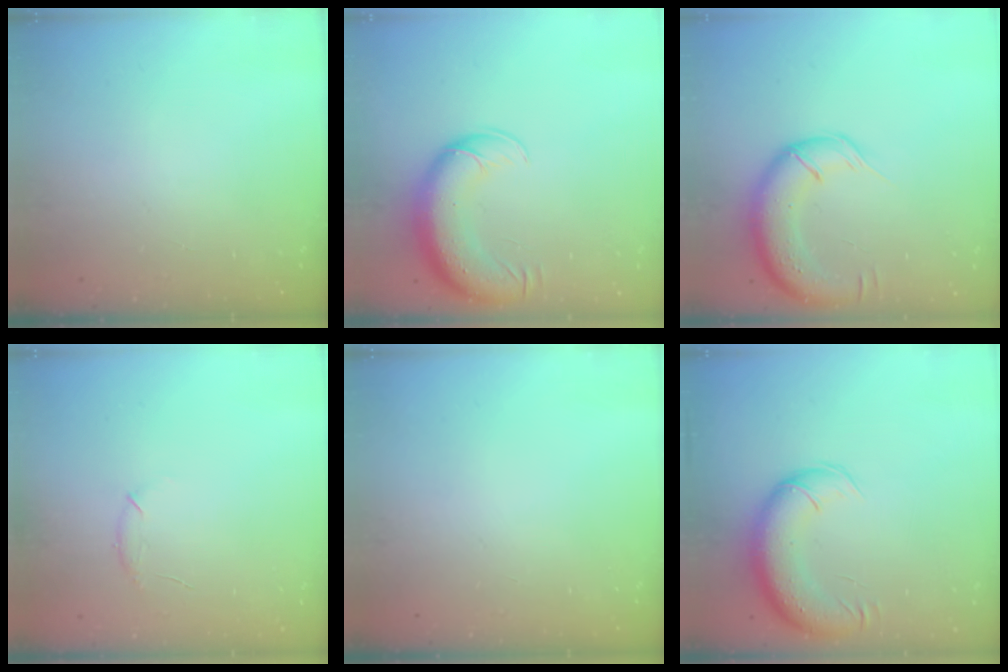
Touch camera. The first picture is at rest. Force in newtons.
{"total": 13.5, "press": 13.1, "slide": 3.3}
{"total": 14.0, "press": 13.7, "slide": 2.9}
{"total": 6.9, "press": 6.7, "slide": 1.8}
{"total": 0.0}
{"total": 13.8, "press": 13.2, "slide": 4.1}